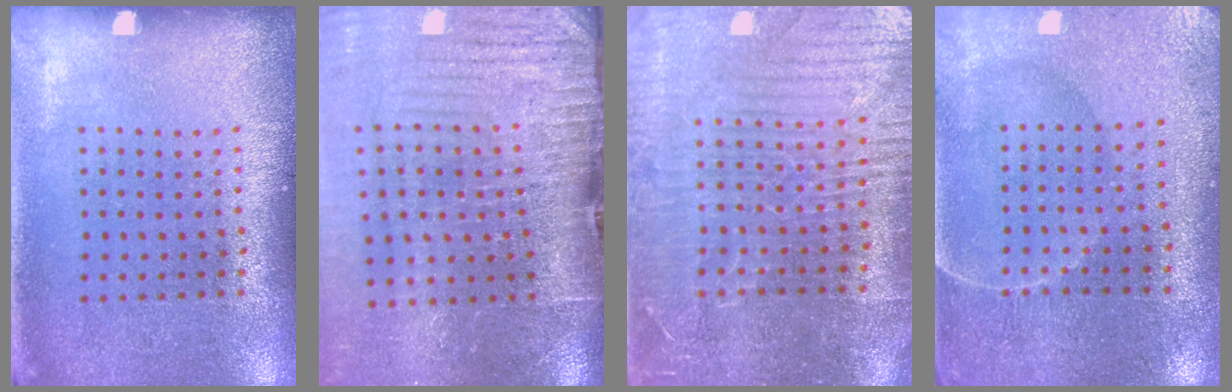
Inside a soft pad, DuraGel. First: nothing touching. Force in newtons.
{"total": 4.3, "press": 3.7, "slide": 2.2}
{"total": 4.3, "press": 4.1, "slide": 1.5}
{"total": 0.6, "press": 0.4, "slide": 0.5}